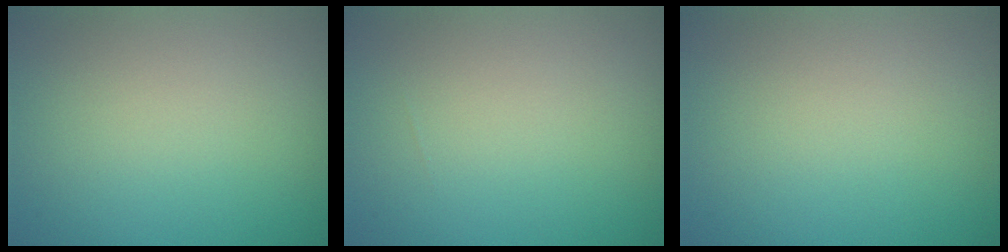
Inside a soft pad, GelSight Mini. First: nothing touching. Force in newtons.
{"total": 0.0}
{"total": 0.0}